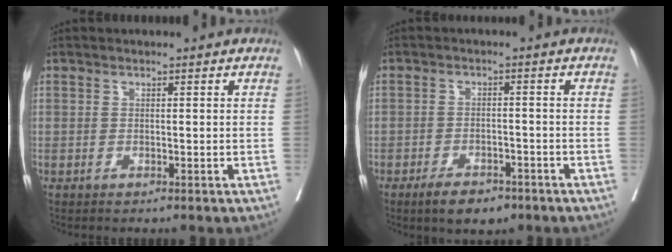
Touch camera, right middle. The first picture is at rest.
{"total": 5.2, "force": [-3.6, 2.2, 2.9], "torque": [-0.050, -0.001, -0.054]}